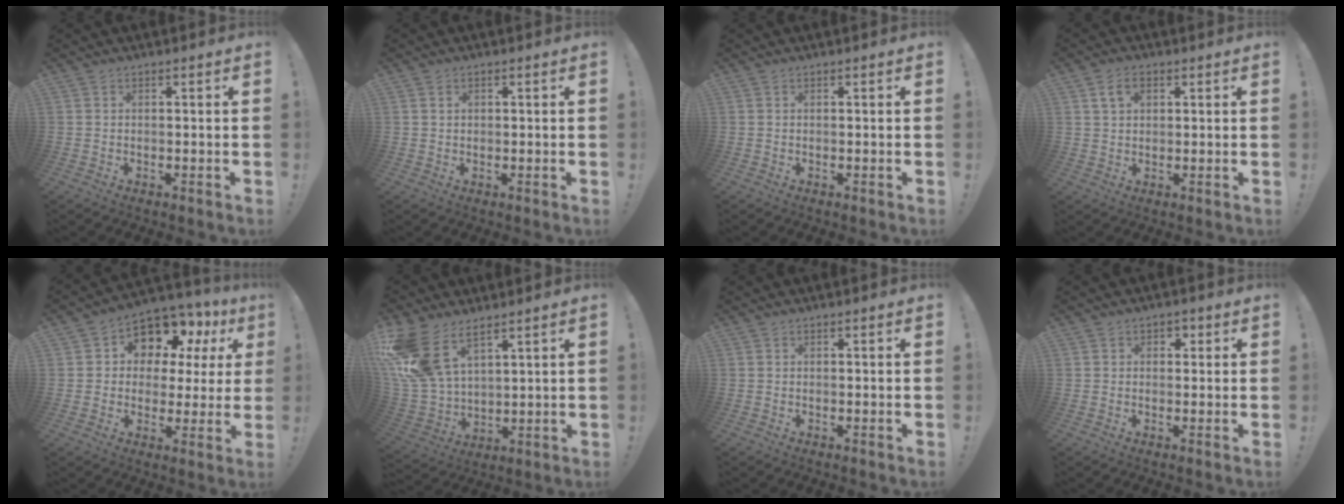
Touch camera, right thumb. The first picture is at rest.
{"total": 1.0, "force": [0.5, 0.7, 0.6], "torque": [-0.007, 0.000, 0.008]}
{"total": 0.0}
{"total": 5.0, "force": [2.2, 3.3, 3.0], "torque": [-0.055, 0.005, 0.041]}
{"total": 9.6, "force": [5.6, 6.5, 4.4], "torque": [-0.062, -0.053, 0.101]}
{"total": 15.2, "force": [9.1, 8.2, 9.0], "torque": [-0.200, -0.049, 0.177]}
{"total": 0.0}
{"total": 2.0, "force": [0.1, 1.8, 0.8], "torque": [-0.004, 0.003, 0.000]}